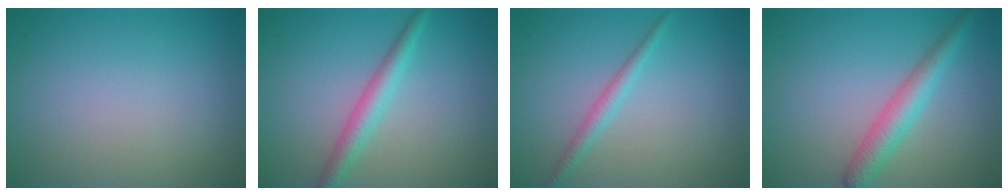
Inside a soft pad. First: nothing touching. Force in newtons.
{"total": 2.7, "press": 2.7, "slide": 0.1}
{"total": 1.6, "press": 1.6, "slide": 0.1}
{"total": 3.3, "press": 3.3, "slide": 0.1}